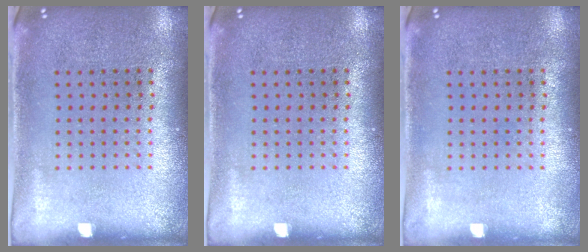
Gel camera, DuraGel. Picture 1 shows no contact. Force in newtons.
{"total": 0.0}
{"total": 0.0}